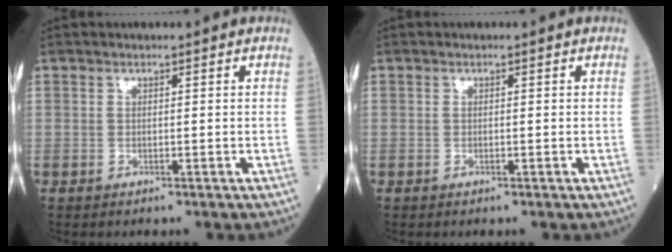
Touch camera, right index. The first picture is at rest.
{"total": 0.0}